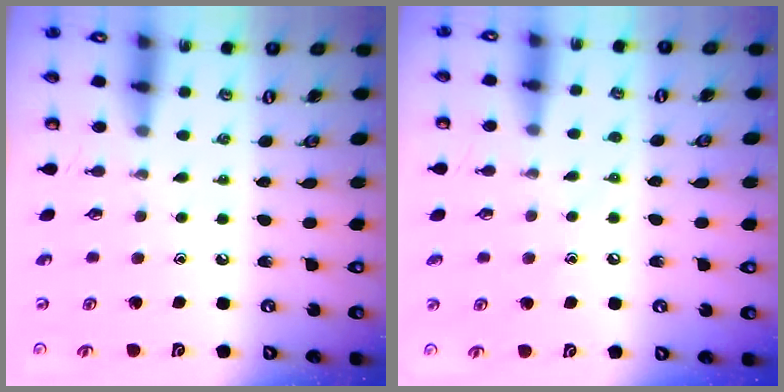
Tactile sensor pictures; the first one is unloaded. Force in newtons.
{"total": 4.8, "press": 4.8, "slide": 0.5}